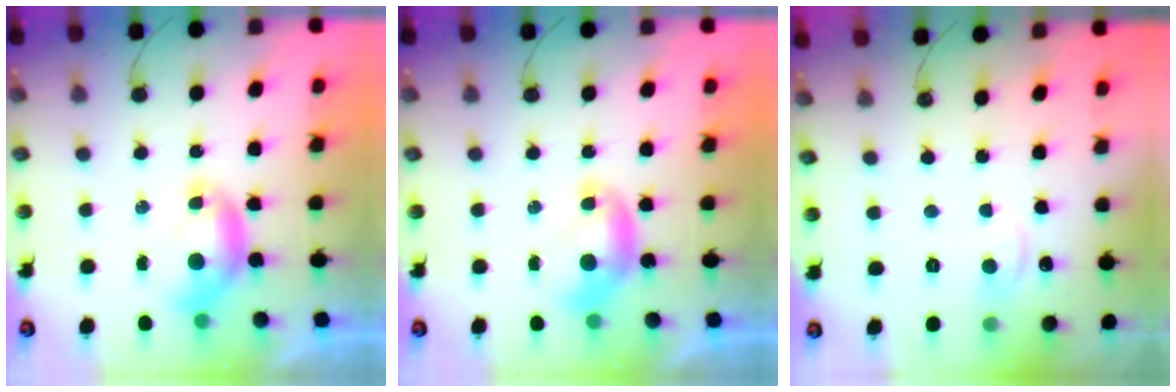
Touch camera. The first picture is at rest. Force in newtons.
{"total": 0.0}
{"total": 1.1, "press": 0.8, "slide": 0.7}